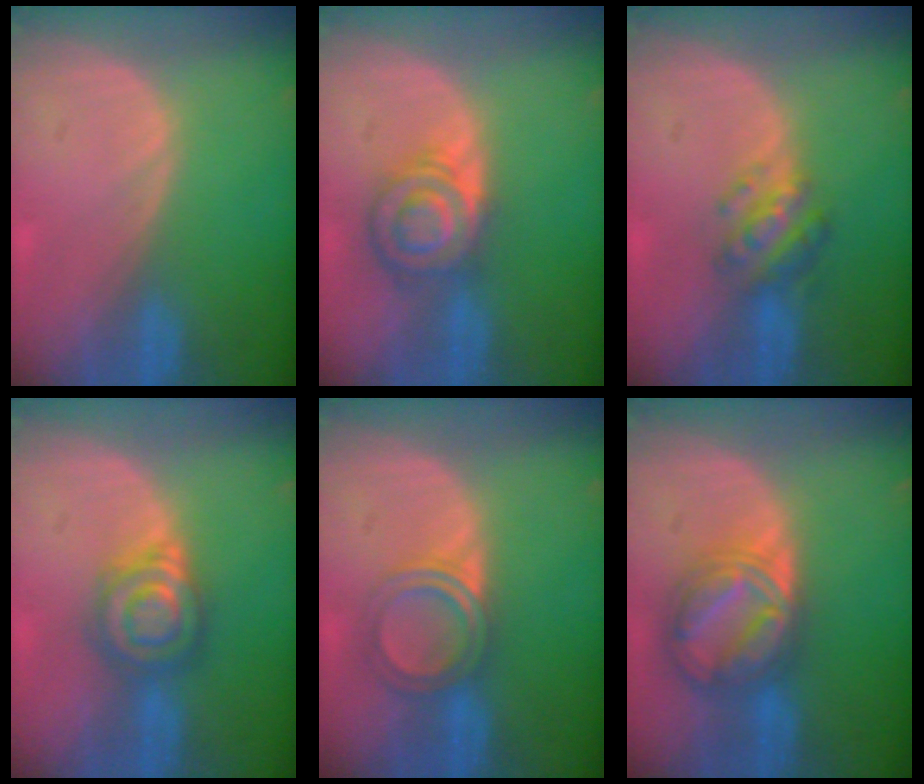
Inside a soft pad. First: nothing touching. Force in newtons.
{"total": 6.4, "press": 6.4, "slide": 0.1}
{"total": 5.1, "press": 5.0, "slide": 1.2}
{"total": 6.3, "press": 6.3, "slide": 0.5}
{"total": 4.8, "press": 4.6, "slide": 1.3}
{"total": 8.2, "press": 8.2, "slide": 0.6}